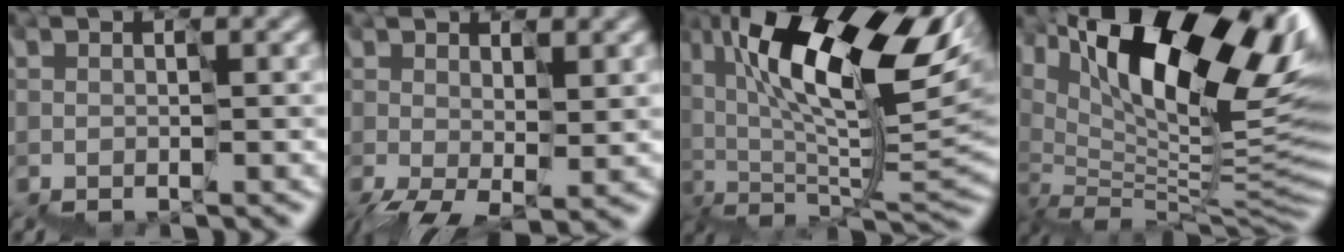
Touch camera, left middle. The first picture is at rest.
{"total": 4.3, "force": [-0.4, 2.1, 3.7], "torque": [-0.085, -0.012, 0.008]}
{"total": 12.9, "force": [2.7, 5.6, 11.3], "torque": [-0.198, 0.022, 0.038]}
{"total": 14.7, "force": [7.5, 6.5, 10.9], "torque": [-0.191, 0.018, 0.147]}